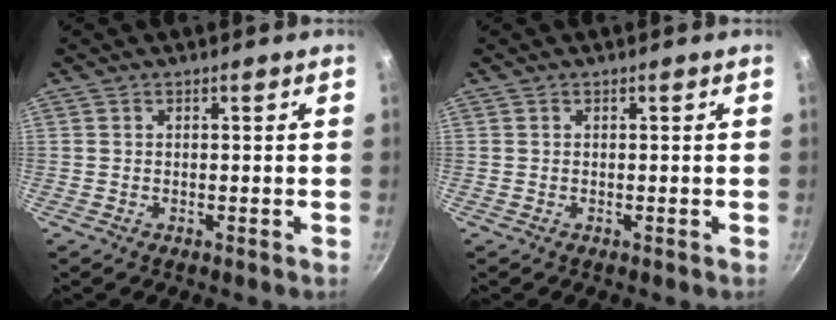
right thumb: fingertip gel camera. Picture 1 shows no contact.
{"total": 0.0}